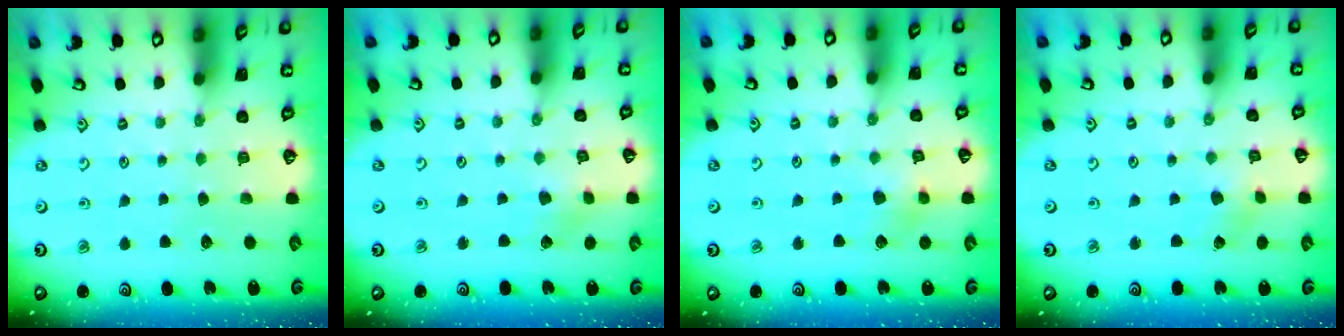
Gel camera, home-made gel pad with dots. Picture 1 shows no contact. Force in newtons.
{"total": 2.7, "press": 2.7, "slide": 0.3}
{"total": 7.3, "press": 7.3, "slide": 0.5}
{"total": 2.0, "press": 2.0, "slide": 0.3}